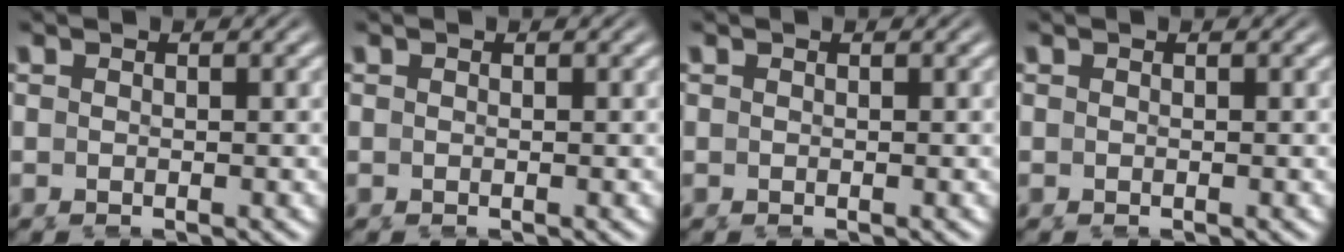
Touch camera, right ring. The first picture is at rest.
{"total": 0.0}
{"total": 0.0}
{"total": 0.0}